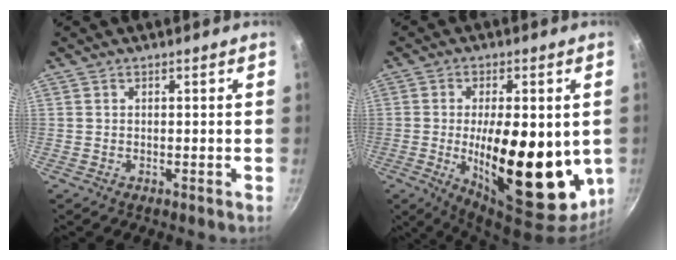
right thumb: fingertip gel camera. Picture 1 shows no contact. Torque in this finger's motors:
{"motor_torque": [2.54, 2.47, 2.77, 0.00, 0.62]}